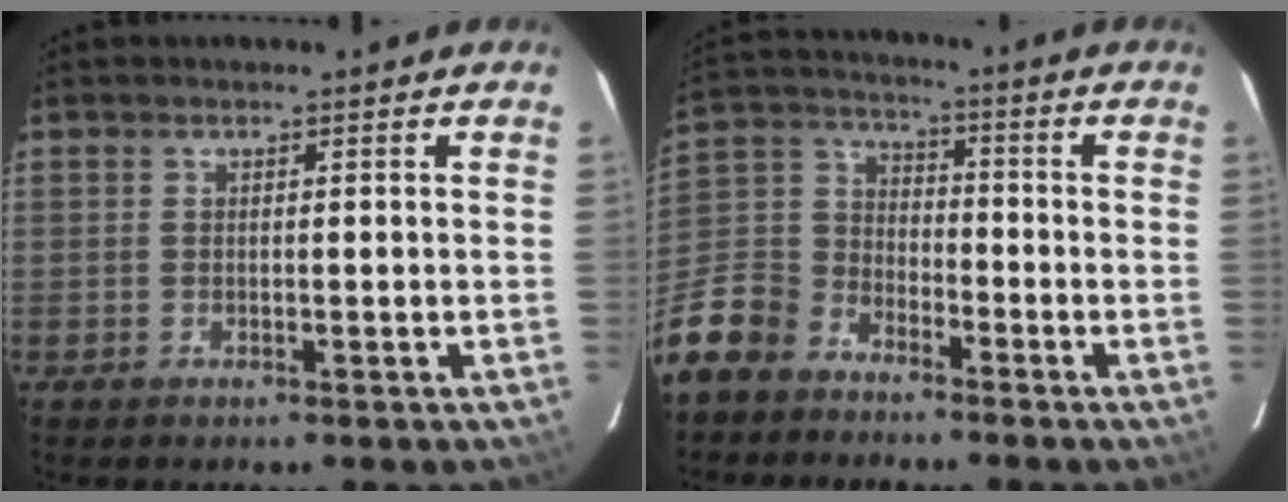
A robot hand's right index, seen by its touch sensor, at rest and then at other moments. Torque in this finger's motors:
{"motor_torque": [0.21, -0.52, -0.46, -0.21]}